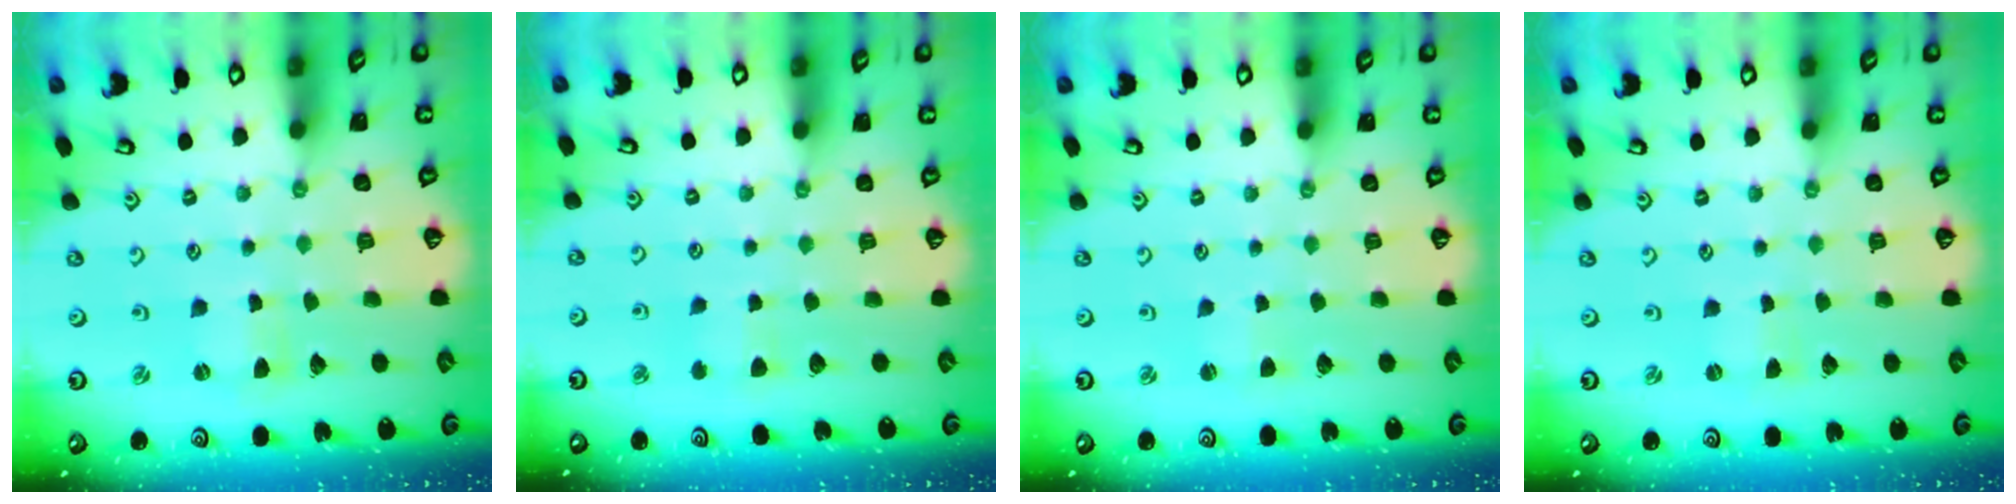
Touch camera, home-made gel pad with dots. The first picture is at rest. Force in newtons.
{"total": 3.2, "press": 3.2, "slide": 0.4}
{"total": 0.9, "press": 0.8, "slide": 0.1}
{"total": 0.0}